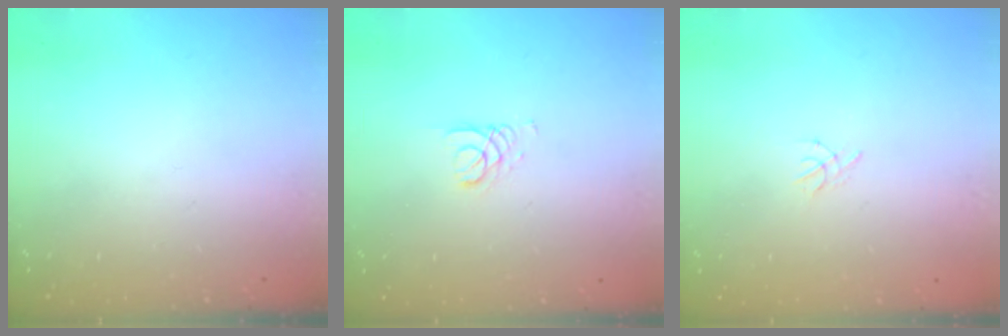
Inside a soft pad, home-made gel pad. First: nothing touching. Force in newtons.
{"total": 2.7, "press": 2.7, "slide": 0.3}
{"total": 1.3, "press": 1.2, "slide": 0.4}